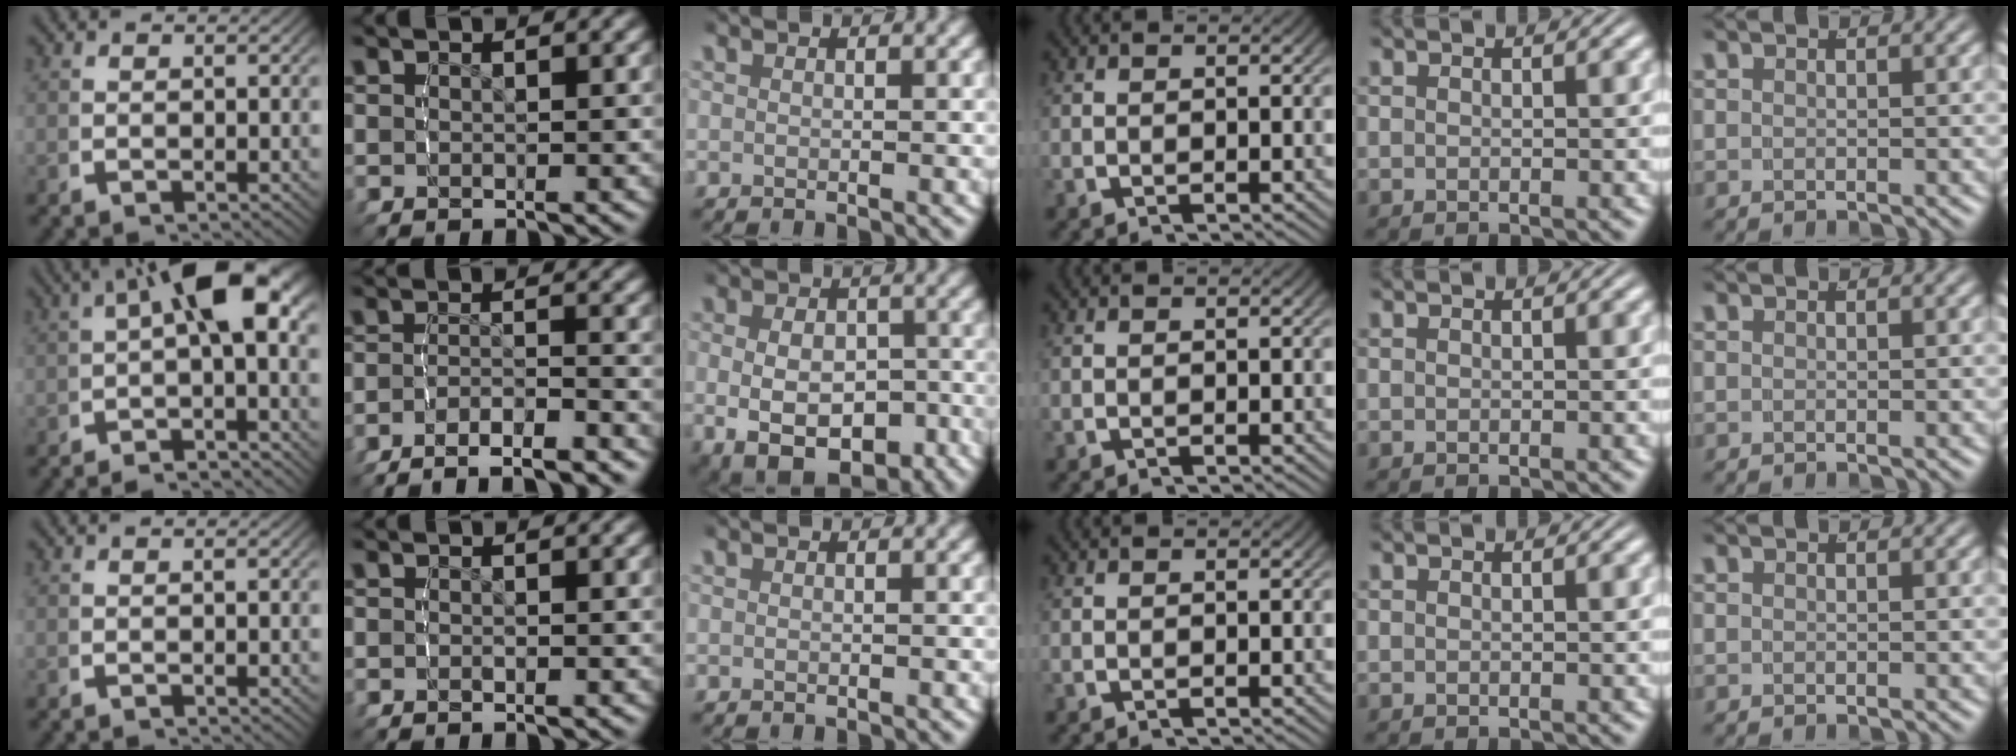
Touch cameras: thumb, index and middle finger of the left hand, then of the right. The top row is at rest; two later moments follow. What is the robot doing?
{"motion": "lift_and_place", "object": "bandage"}